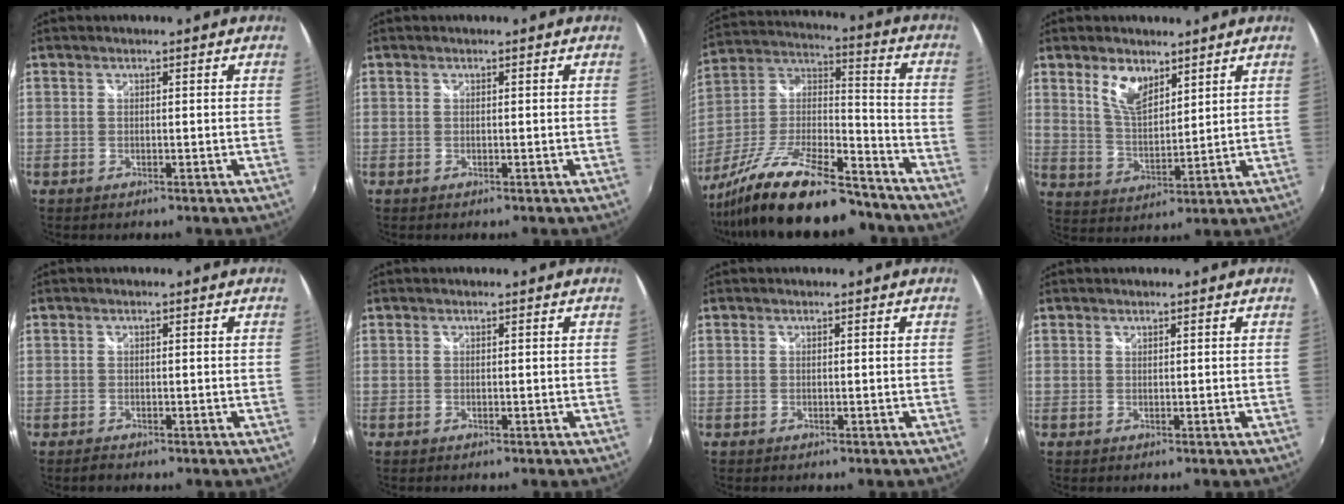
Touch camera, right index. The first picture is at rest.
{"total": 0.0}
{"total": 23.0, "force": [-17.4, 6.1, 13.8], "torque": [-0.269, -0.017, -0.289]}
{"total": 7.5, "force": [4.6, 3.6, 4.8], "torque": [-0.087, 0.002, 0.090]}
{"total": 1.2, "force": [-0.9, 0.7, 0.3], "torque": [-0.007, -0.002, -0.015]}
{"total": 0.0}
{"total": 0.0}
{"total": 0.0}